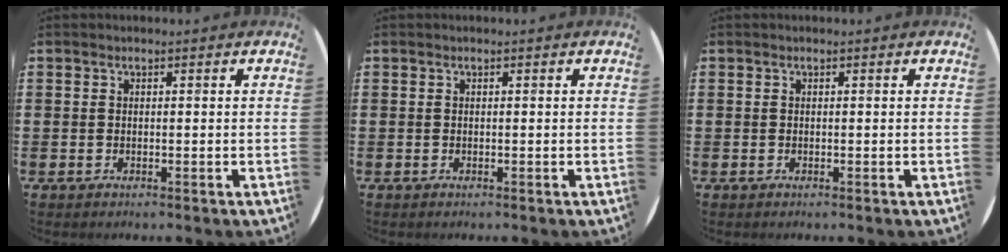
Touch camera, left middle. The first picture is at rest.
{"total": 0.0}
{"total": 0.0}